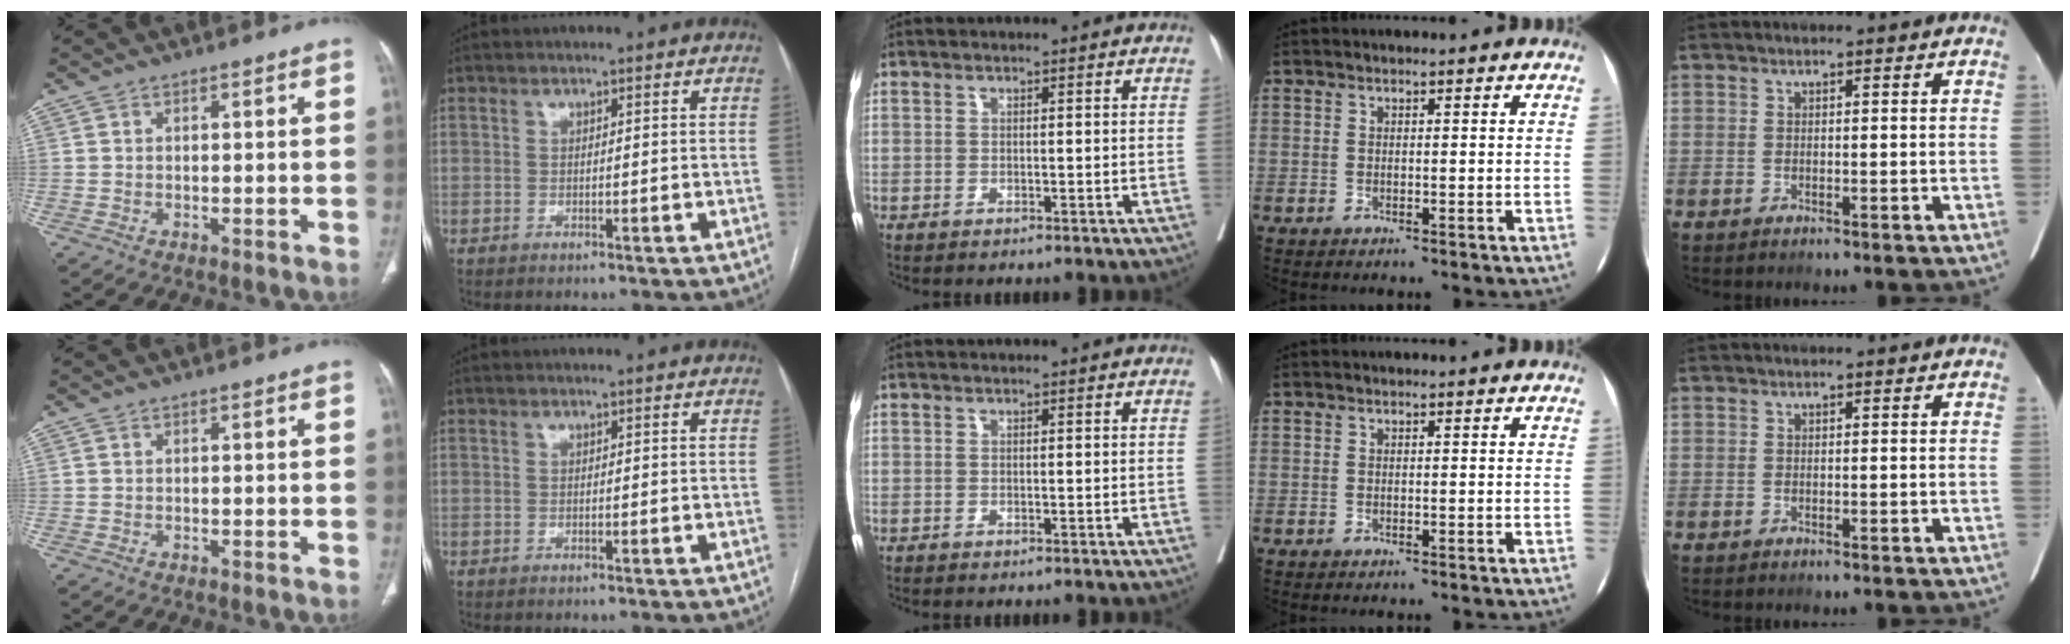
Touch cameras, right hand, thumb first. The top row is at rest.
{}